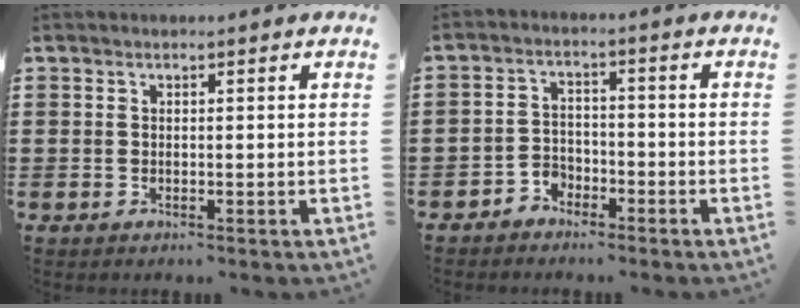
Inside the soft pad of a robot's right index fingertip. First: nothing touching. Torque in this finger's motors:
{"motor_torque": [-0.17, 0.29, 0.00, -0.02]}